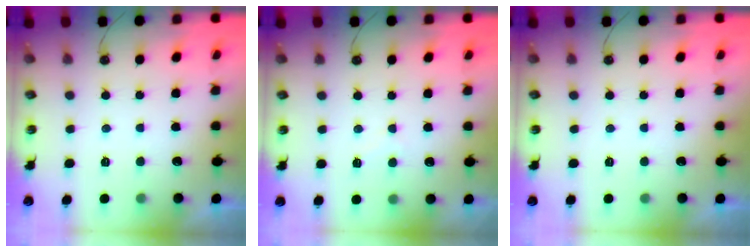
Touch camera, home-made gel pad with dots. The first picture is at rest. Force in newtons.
{"total": 3.4, "press": 3.3, "slide": 0.5}
{"total": 0.0}